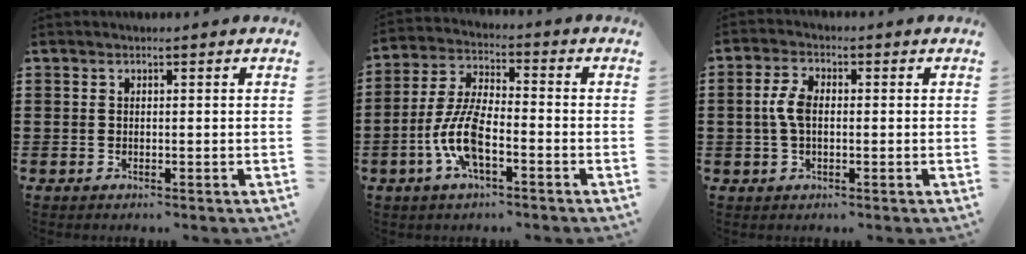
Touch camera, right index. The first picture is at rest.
{"total": 8.5, "force": [-3.2, 3.1, 7.3], "torque": [-0.171, -0.009, -0.065]}
{"total": 4.5, "force": [0.1, 2.4, 3.8], "torque": [-0.099, 0.000, -0.007]}